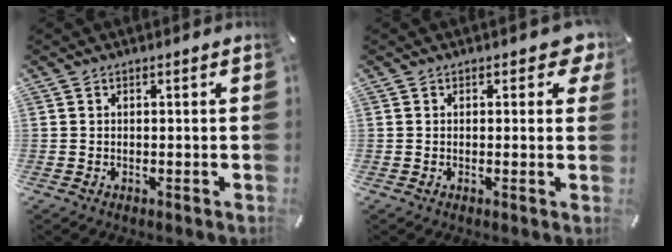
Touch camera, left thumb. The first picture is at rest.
{"total": 3.6, "force": [1.3, 2.0, 2.6], "torque": [-0.024, -0.003, 0.016]}